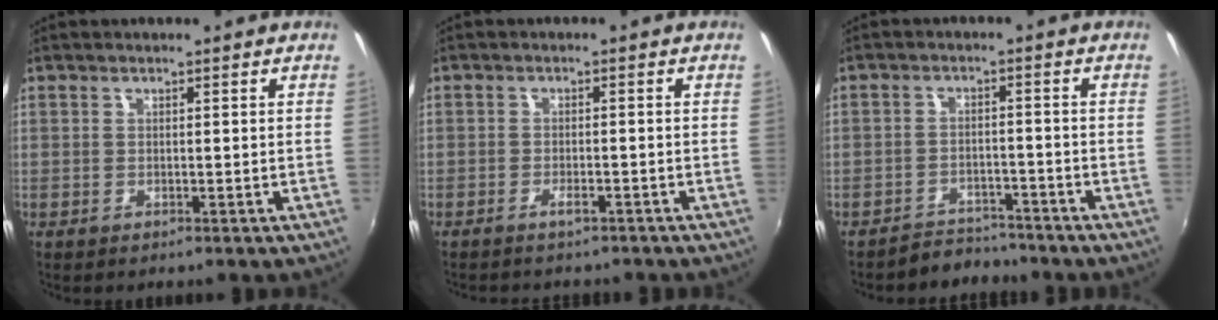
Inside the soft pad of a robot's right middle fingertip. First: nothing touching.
{"total": 2.2, "force": [-2.0, 0.6, 1.0], "torque": [-0.027, 0.002, -0.031]}
{"total": 4.8, "force": [-4.6, 1.5, -0.2], "torque": [-0.007, 0.012, -0.071]}